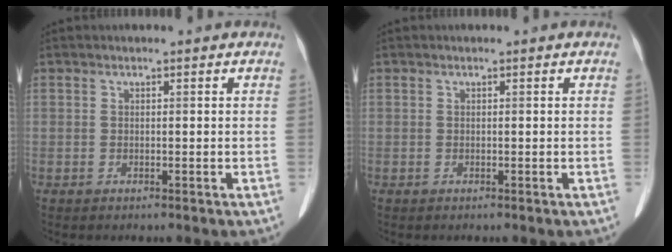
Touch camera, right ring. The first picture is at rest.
{"total": 0.0}